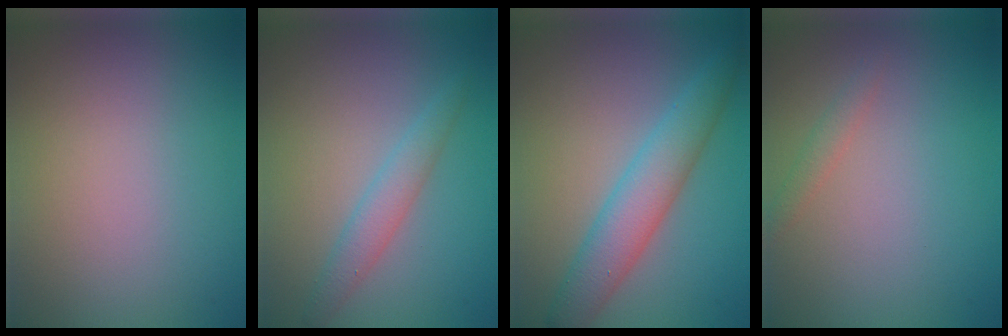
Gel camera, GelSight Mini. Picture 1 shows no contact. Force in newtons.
{"total": 2.2, "press": 2.2, "slide": 0.1}
{"total": 4.6, "press": 4.6, "slide": 0.1}
{"total": 1.0, "press": 1.0, "slide": 0.1}